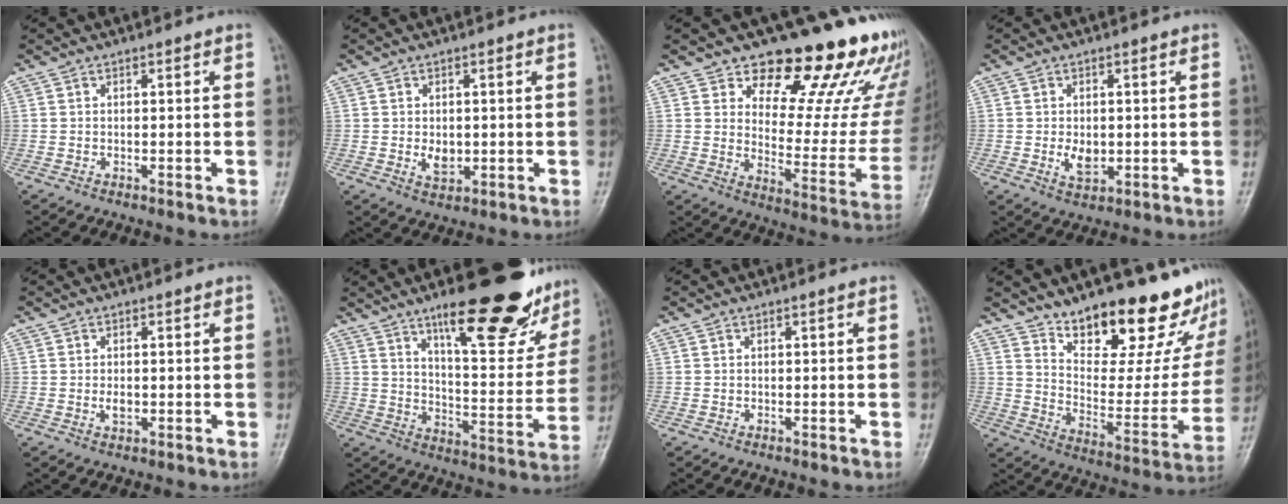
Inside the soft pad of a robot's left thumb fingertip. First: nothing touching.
{"total": 3.6, "force": [-0.1, 2.6, 2.5], "torque": [-0.029, -0.006, 0.005]}
{"total": 22.7, "force": [16.8, 9.4, 12.1], "torque": [-0.104, -0.110, 0.218]}
{"total": 4.1, "force": [-0.2, 2.8, 3.0], "torque": [-0.040, -0.006, 0.001]}
{"total": 2.0, "force": [0.0, 1.3, 1.5], "torque": [-0.020, -0.002, 0.000]}
{"total": 23.3, "force": [15.6, 6.9, 15.8], "torque": [-0.171, -0.077, 0.231]}
{"total": 0.0}
{"total": 23.2, "force": [17.9, 8.3, 12.2], "torque": [-0.129, -0.119, 0.258]}